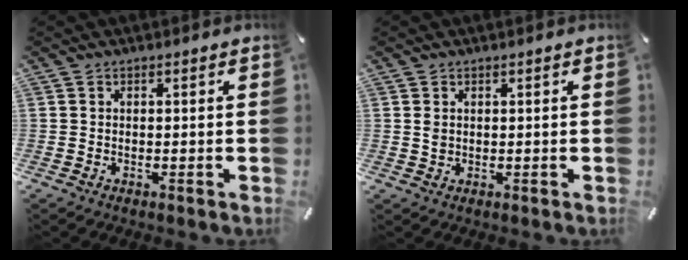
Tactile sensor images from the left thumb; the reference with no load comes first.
{"total": 1.5, "force": [0.3, 1.3, 0.8], "torque": [-0.009, 0.002, 0.003]}